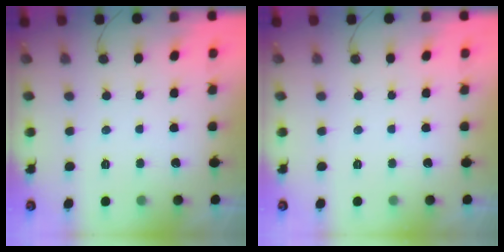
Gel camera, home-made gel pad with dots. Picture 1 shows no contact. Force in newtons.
{"total": 0.0}